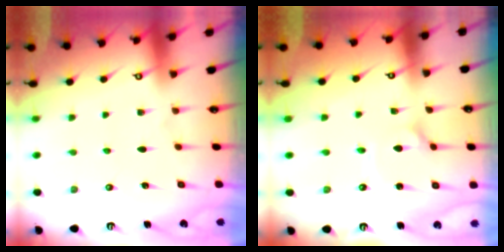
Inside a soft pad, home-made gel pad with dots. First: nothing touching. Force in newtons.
{"total": 3.3, "press": 3.3, "slide": 0.5}